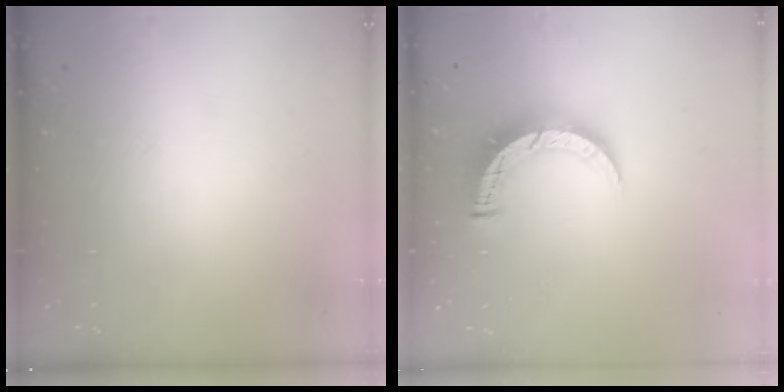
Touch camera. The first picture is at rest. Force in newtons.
{"total": 8.6, "press": 8.6, "slide": 0.6}